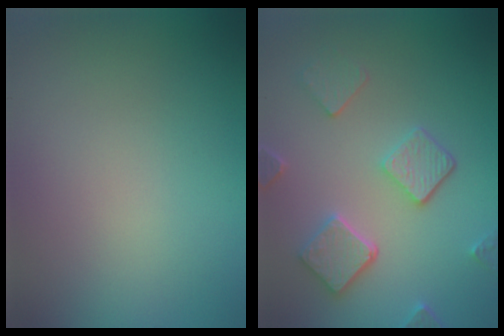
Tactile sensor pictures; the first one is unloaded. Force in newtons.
{"total": 5.0, "press": 3.9, "slide": 3.2}